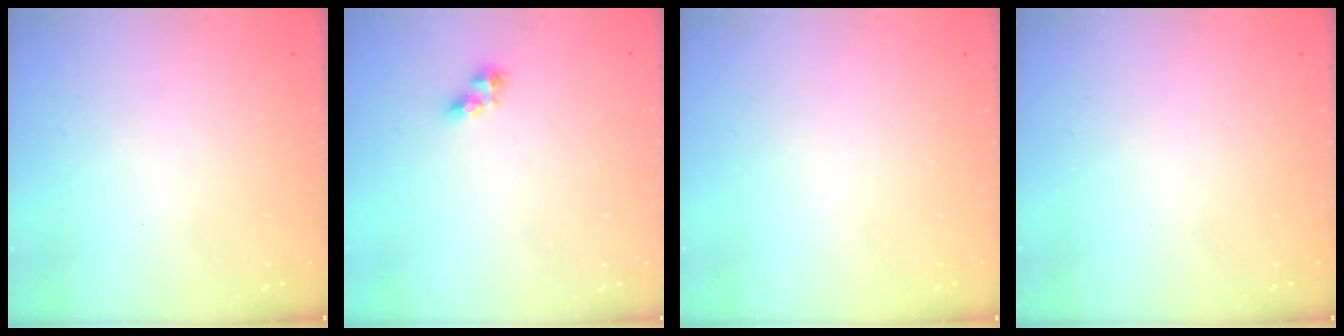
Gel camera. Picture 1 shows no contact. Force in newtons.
{"total": 5.3, "press": 5.2, "slide": 0.4}
{"total": 0.0}
{"total": 0.0}